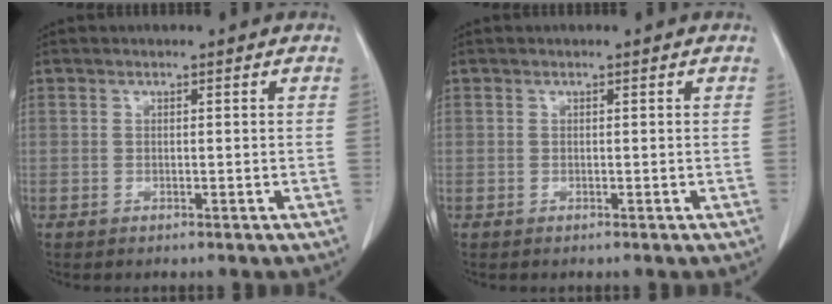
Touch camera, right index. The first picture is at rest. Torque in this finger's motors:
{"motor_torque": [0.00, 0.00, 0.00, 0.00]}